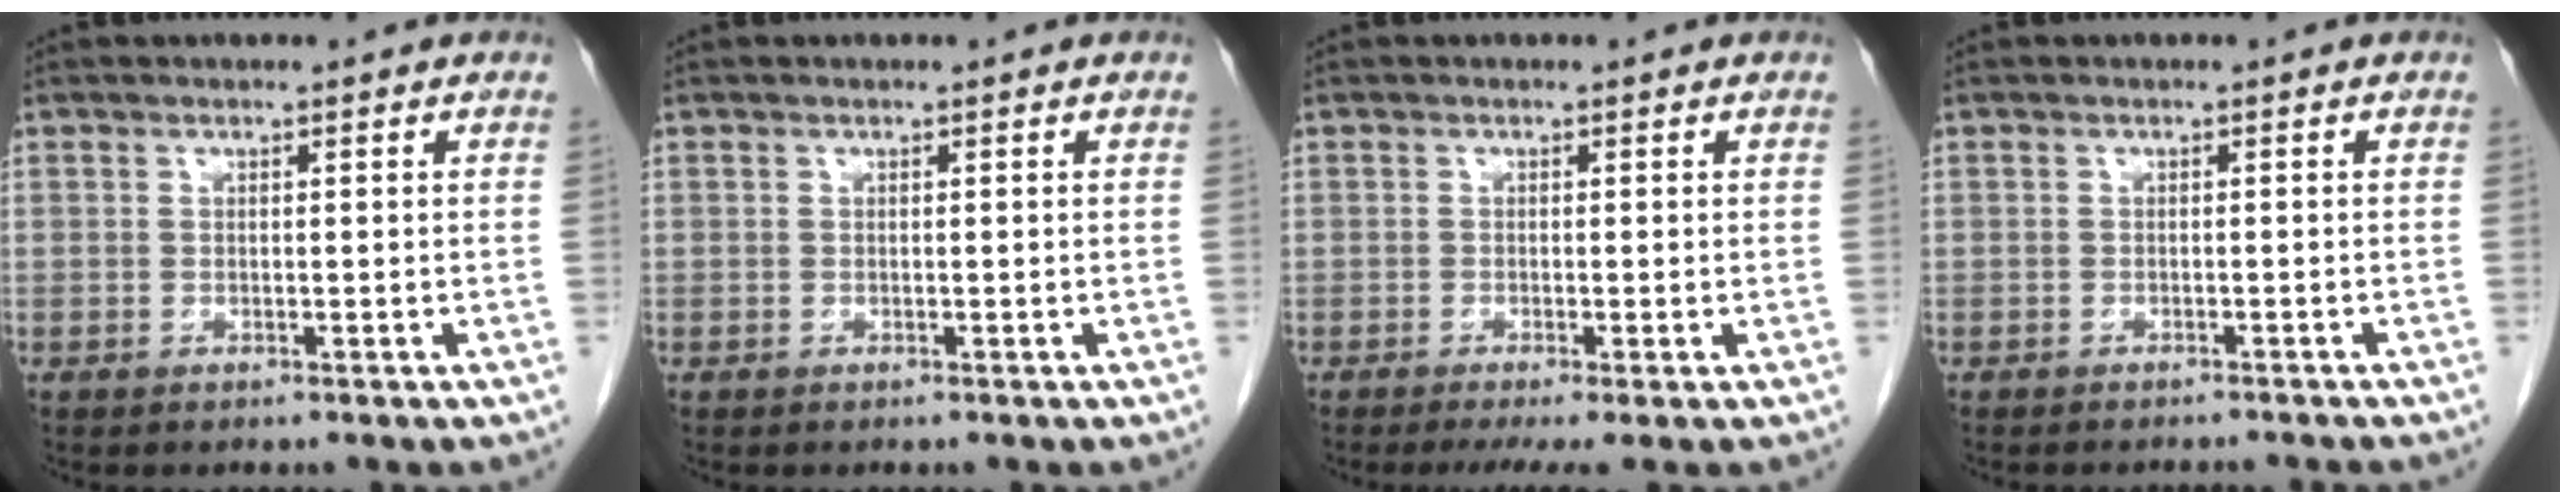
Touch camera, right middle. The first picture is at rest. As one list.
[{"total": 0.0}, {"total": 3.4, "force": [-2.1, 0.3, 2.7], "torque": [-0.040, -0.012, -0.034]}, {"total": 5.1, "force": [-4.8, 0.5, 1.4], "torque": [-0.014, -0.007, -0.055]}]